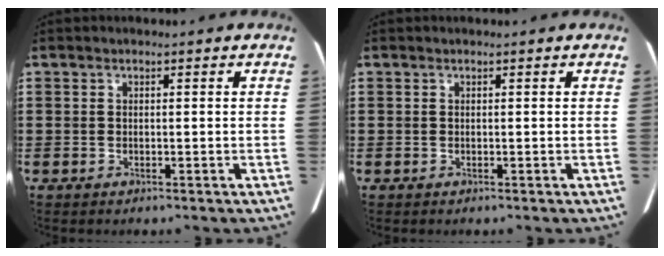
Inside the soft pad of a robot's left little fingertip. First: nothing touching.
{"total": 0.0}